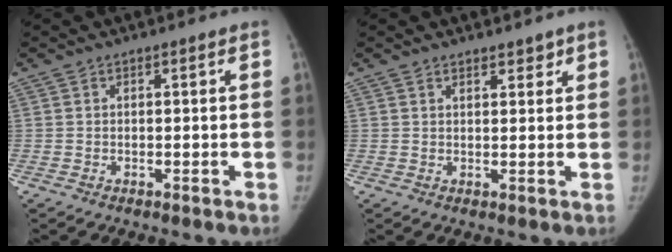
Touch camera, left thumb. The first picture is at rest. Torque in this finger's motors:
{"motor_torque": [-0.22, -0.10, -0.18, 0.11, -0.02]}